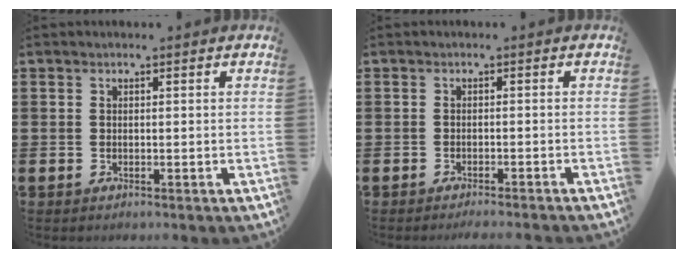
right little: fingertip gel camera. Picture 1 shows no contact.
{"total": 1.1, "force": [-1.0, -0.2, 0.2], "torque": [-0.003, 0.000, -0.021]}